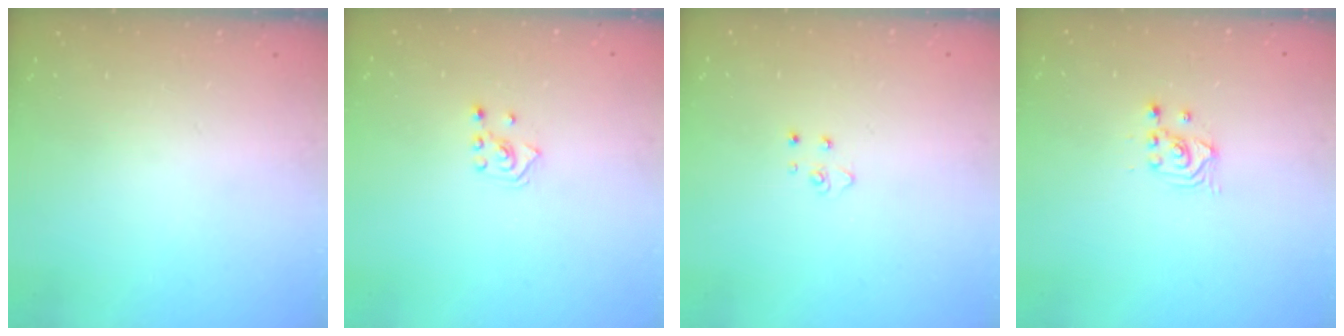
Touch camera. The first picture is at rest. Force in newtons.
{"total": 2.8, "press": 2.7, "slide": 0.7}
{"total": 3.2, "press": 3.2, "slide": 0.4}
{"total": 2.4, "press": 2.3, "slide": 0.2}